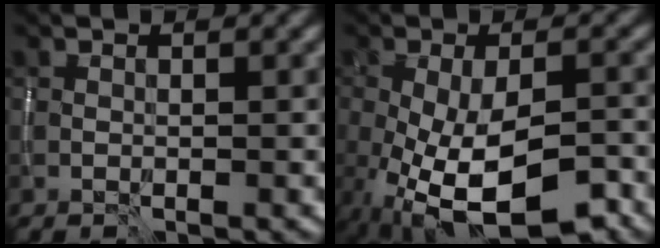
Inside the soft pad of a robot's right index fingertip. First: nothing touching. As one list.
[{"total": 11.3, "force": [-4.9, 4.8, 9.0], "torque": [-0.166, -0.034, -0.068]}]